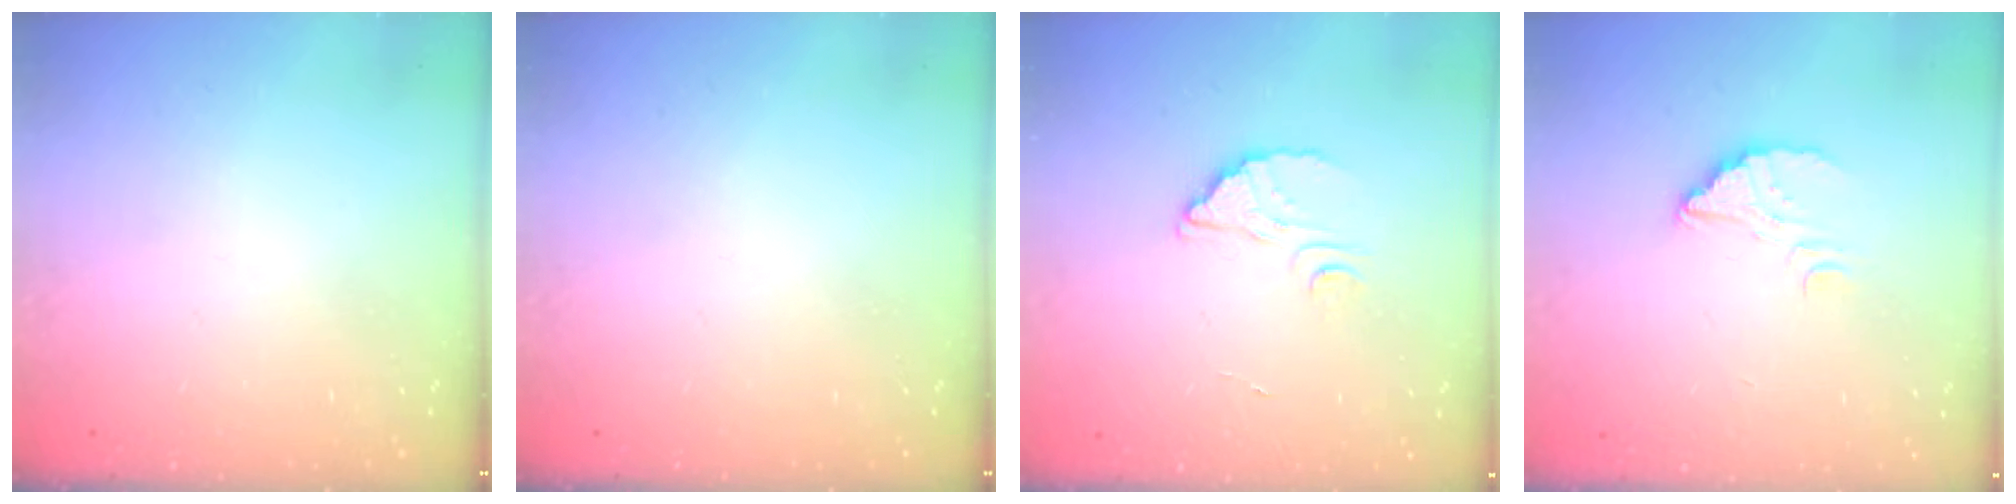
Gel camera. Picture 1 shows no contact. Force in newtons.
{"total": 0.0}
{"total": 2.1, "press": 2.1, "slide": 0.1}
{"total": 3.6, "press": 3.6, "slide": 0.2}